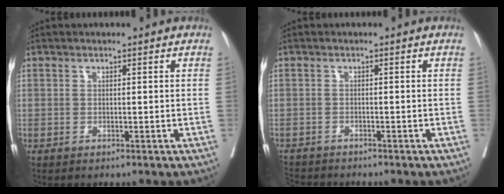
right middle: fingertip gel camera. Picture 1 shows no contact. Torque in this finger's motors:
{"motor_torque": [-0.12, -0.26, 0.02, 0.00]}